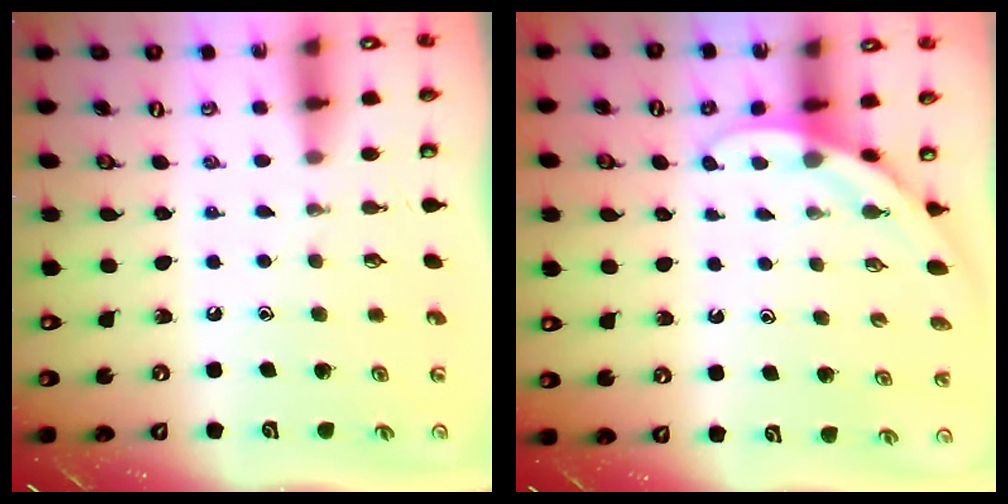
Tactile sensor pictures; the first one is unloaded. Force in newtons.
{"total": 5.0, "press": 5.0, "slide": 0.4}